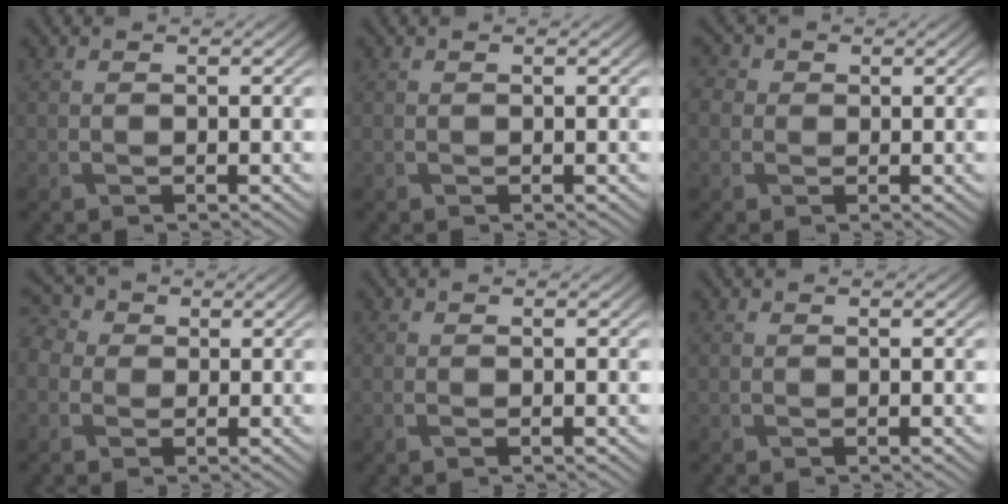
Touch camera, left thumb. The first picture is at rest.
{"total": 0.0}
{"total": 2.2, "force": [0.6, 2.0, 0.7], "torque": [-0.027, 0.011, -0.002]}
{"total": 4.0, "force": [0.6, 3.4, 2.0], "torque": [-0.075, 0.017, 0.008]}
{"total": 0.5, "force": [-0.1, 0.0, 0.5], "torque": [-0.011, 0.001, -0.002]}
{"total": 0.0}